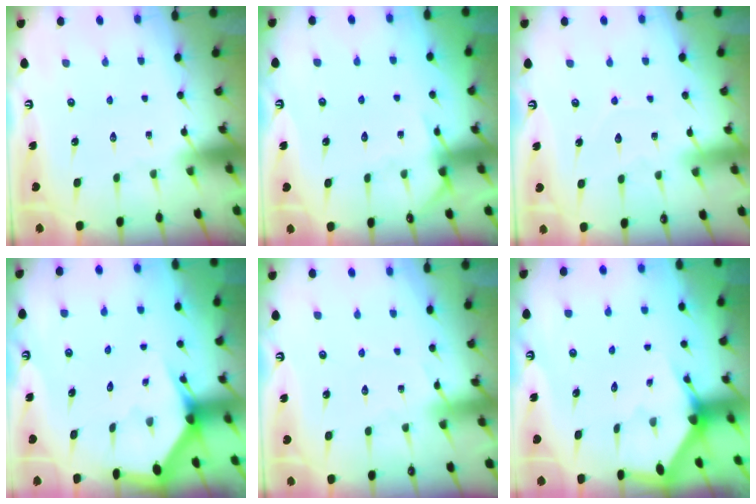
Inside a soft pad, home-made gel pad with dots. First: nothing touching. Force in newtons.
{"total": 5.2, "press": 5.1, "slide": 0.7}
{"total": 4.5, "press": 4.4, "slide": 0.6}
{"total": 2.8, "press": 2.8, "slide": 0.2}
{"total": 3.5, "press": 3.4, "slide": 0.5}
{"total": 2.9, "press": 2.9, "slide": 0.2}